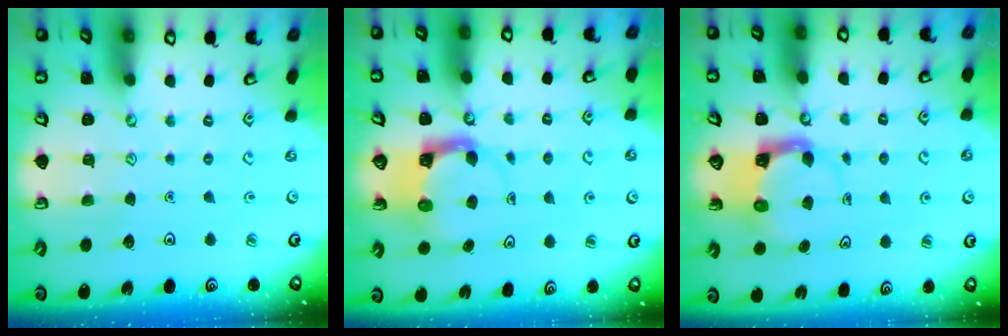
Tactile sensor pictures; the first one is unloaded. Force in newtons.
{"total": 3.9, "press": 3.9, "slide": 0.4}
{"total": 3.8, "press": 3.8, "slide": 0.5}